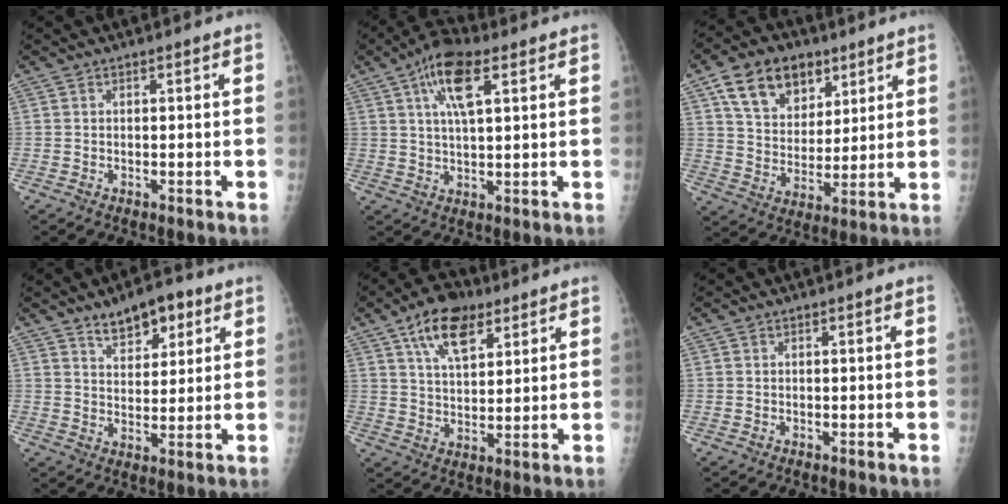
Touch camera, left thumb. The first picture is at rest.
{"total": 9.9, "force": [4.3, 3.7, 8.0], "torque": [-0.143, 0.001, 0.075]}
{"total": 14.5, "force": [7.8, 9.8, 7.4], "torque": [-0.090, -0.027, 0.139]}
{"total": 8.7, "force": [5.5, 4.4, 5.2], "torque": [-0.048, -0.029, 0.085]}
{"total": 12.8, "force": [7.1, 6.5, 8.4], "torque": [-0.119, -0.023, 0.125]}
{"total": 0.0}